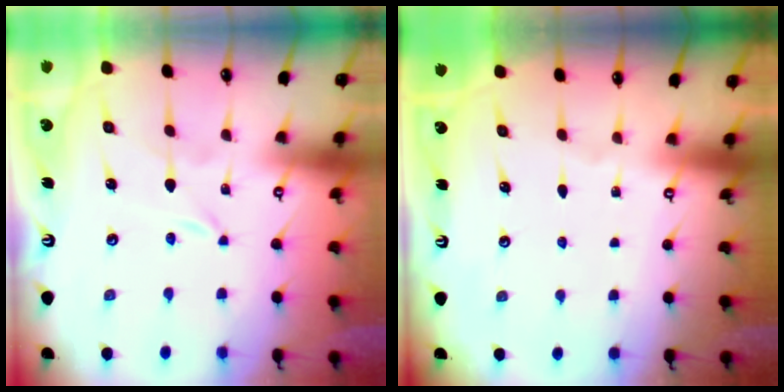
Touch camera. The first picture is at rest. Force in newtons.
{"total": 0.0}